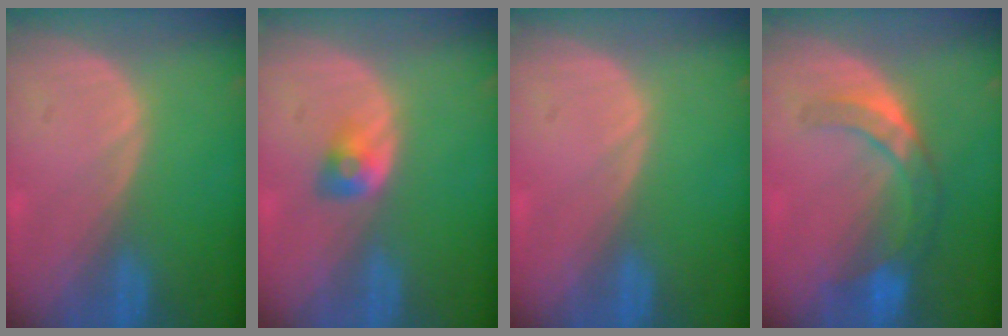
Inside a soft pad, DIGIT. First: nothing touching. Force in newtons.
{"total": 2.7, "press": 2.4, "slide": 1.2}
{"total": 0.0}
{"total": 7.4, "press": 6.4, "slide": 3.7}